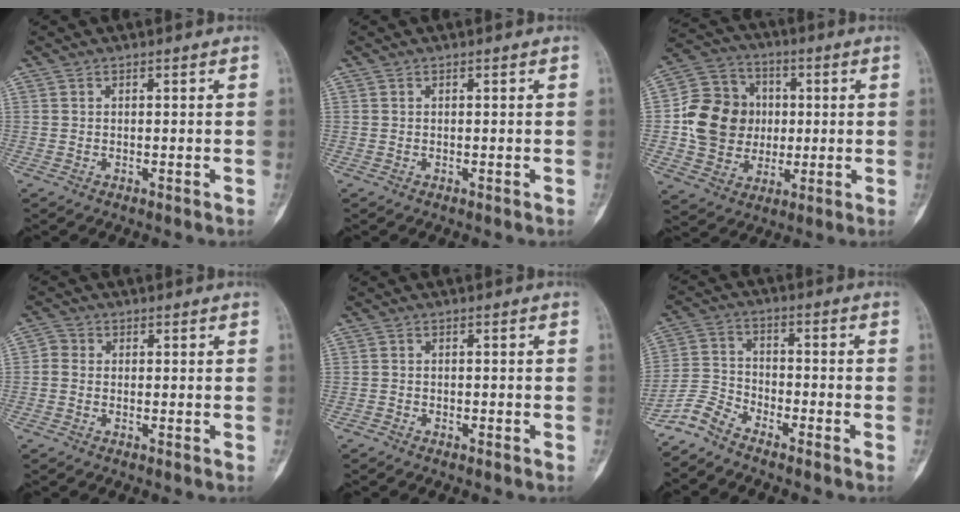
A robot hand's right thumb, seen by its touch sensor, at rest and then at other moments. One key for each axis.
{"total": 0.0}
{"total": 15.6, "fx": 0.5, "fy": 13.6, "fz": 7.8, "tx": -0.113, "ty": 0.019, "tz": 0.014}
{"total": 2.1, "fx": -0.3, "fy": 1.8, "fz": 1.0, "tx": -0.014, "ty": 0.003, "tz": -0.016}
{"total": 0.8, "fx": -0.7, "fy": 0.3, "fz": 0.2, "tx": -0.007, "ty": 0.002, "tz": -0.017}
{"total": 6.1, "fx": -5.6, "fy": 1.6, "fz": 1.8, "tx": -0.041, "ty": 0.033, "tz": -0.124}